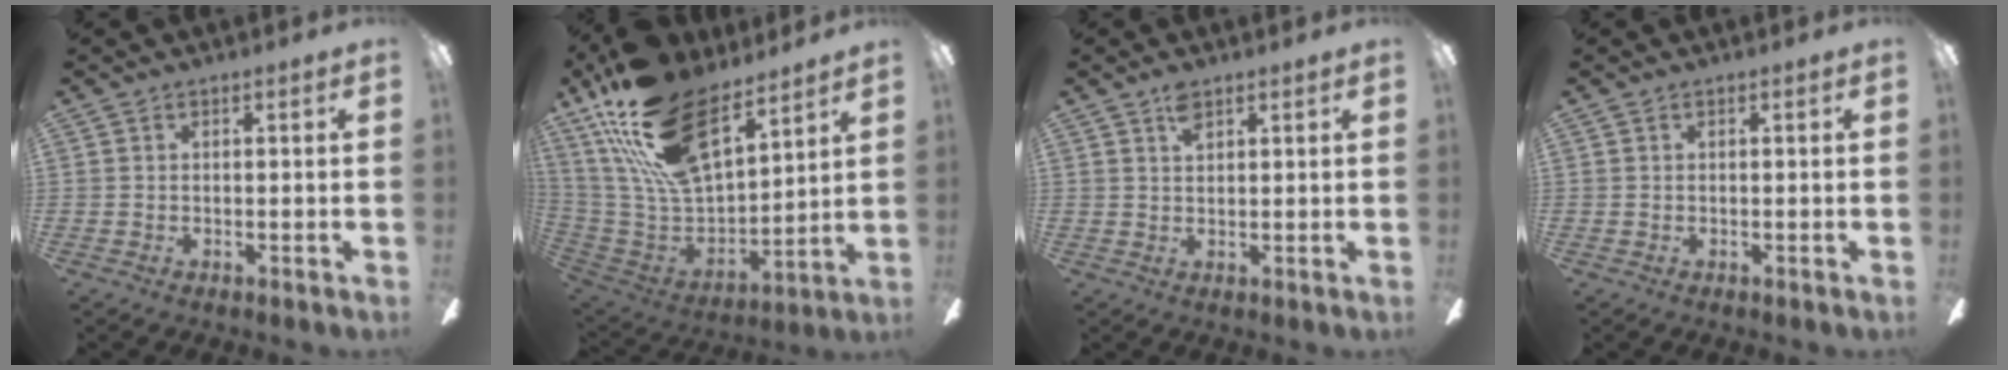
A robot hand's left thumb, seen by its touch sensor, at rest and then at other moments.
{"total": 25.7, "force": [16.4, 11.7, 15.9], "torque": [-0.316, -0.090, 0.294]}
{"total": 3.3, "force": [2.2, 1.4, 2.0], "torque": [-0.036, 0.000, 0.038]}
{"total": 0.0}